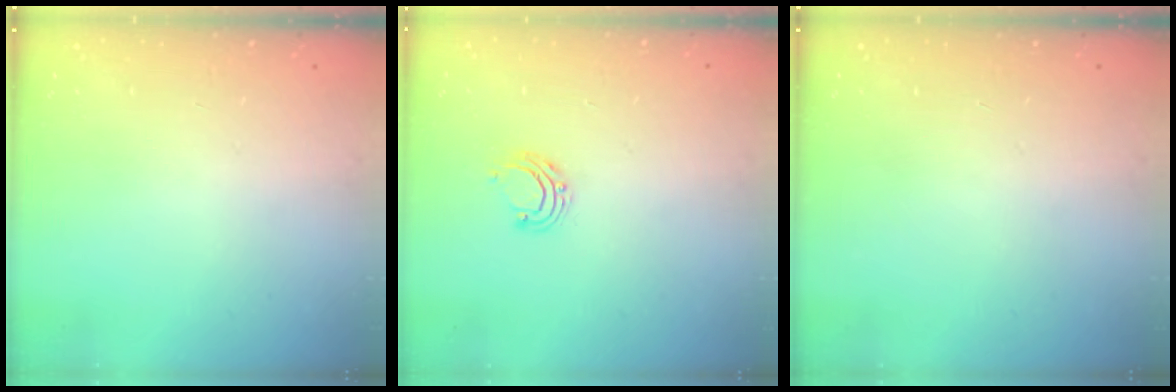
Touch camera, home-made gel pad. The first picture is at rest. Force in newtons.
{"total": 6.6, "press": 6.6, "slide": 0.7}
{"total": 0.0}